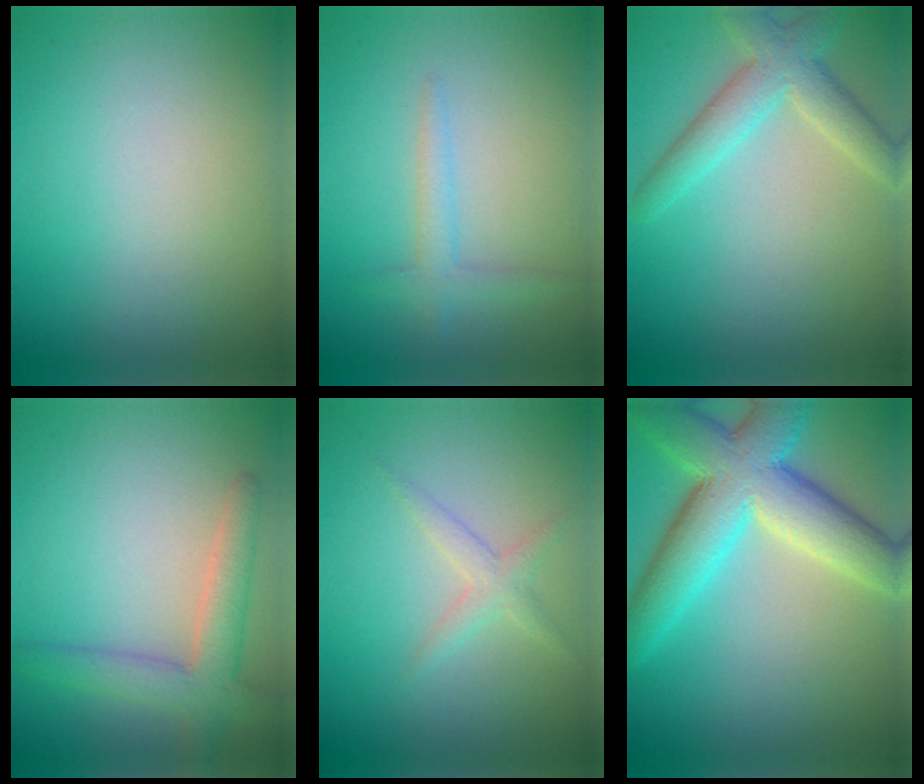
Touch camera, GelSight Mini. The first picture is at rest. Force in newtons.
{"total": 1.7, "press": 1.7, "slide": 0.1}
{"total": 4.2, "press": 4.2, "slide": 0.3}
{"total": 4.0, "press": 4.0, "slide": 0.3}
{"total": 1.7, "press": 1.7, "slide": 0.1}
{"total": 10.0, "press": 10.0, "slide": 0.6}